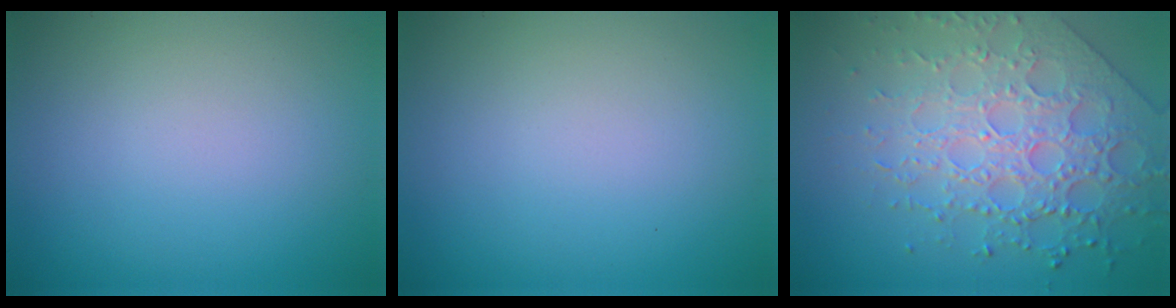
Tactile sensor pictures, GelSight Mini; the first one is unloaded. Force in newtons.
{"total": 0.0}
{"total": 6.0, "press": 5.2, "slide": 3.1}